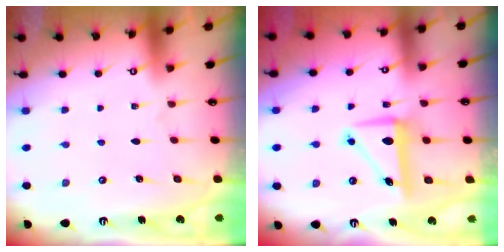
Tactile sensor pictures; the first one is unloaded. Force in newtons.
{"total": 8.6, "press": 8.6, "slide": 0.7}